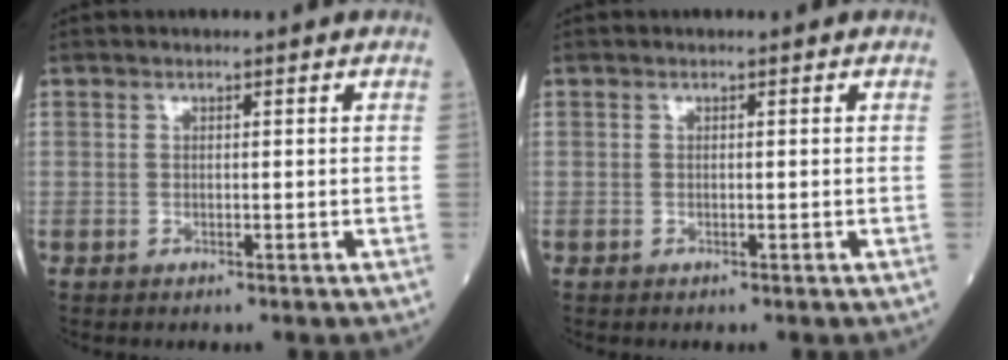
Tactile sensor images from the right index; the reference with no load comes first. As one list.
[{"total": 0.0}]